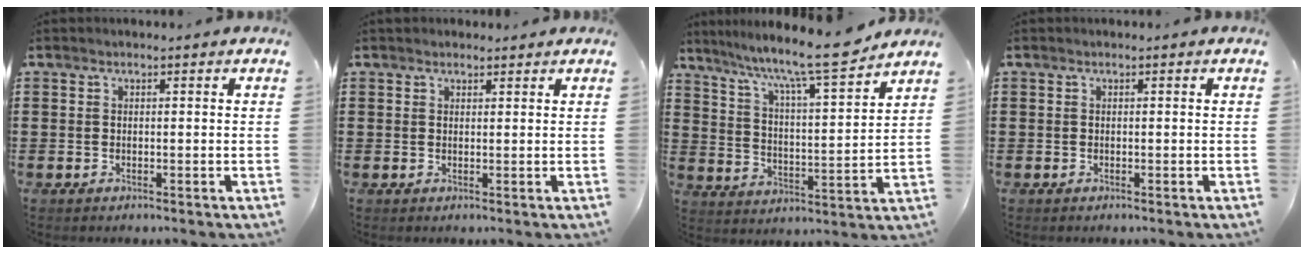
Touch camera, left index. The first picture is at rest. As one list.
[{"total": 1.2, "force": [1.1, 0.6, 0.0], "torque": [0.005, 0.000, 0.020]}, {"total": 9.6, "force": [8.2, 0.1, 5.0], "torque": [-0.110, -0.058, 0.131]}, {"total": 0.0}]